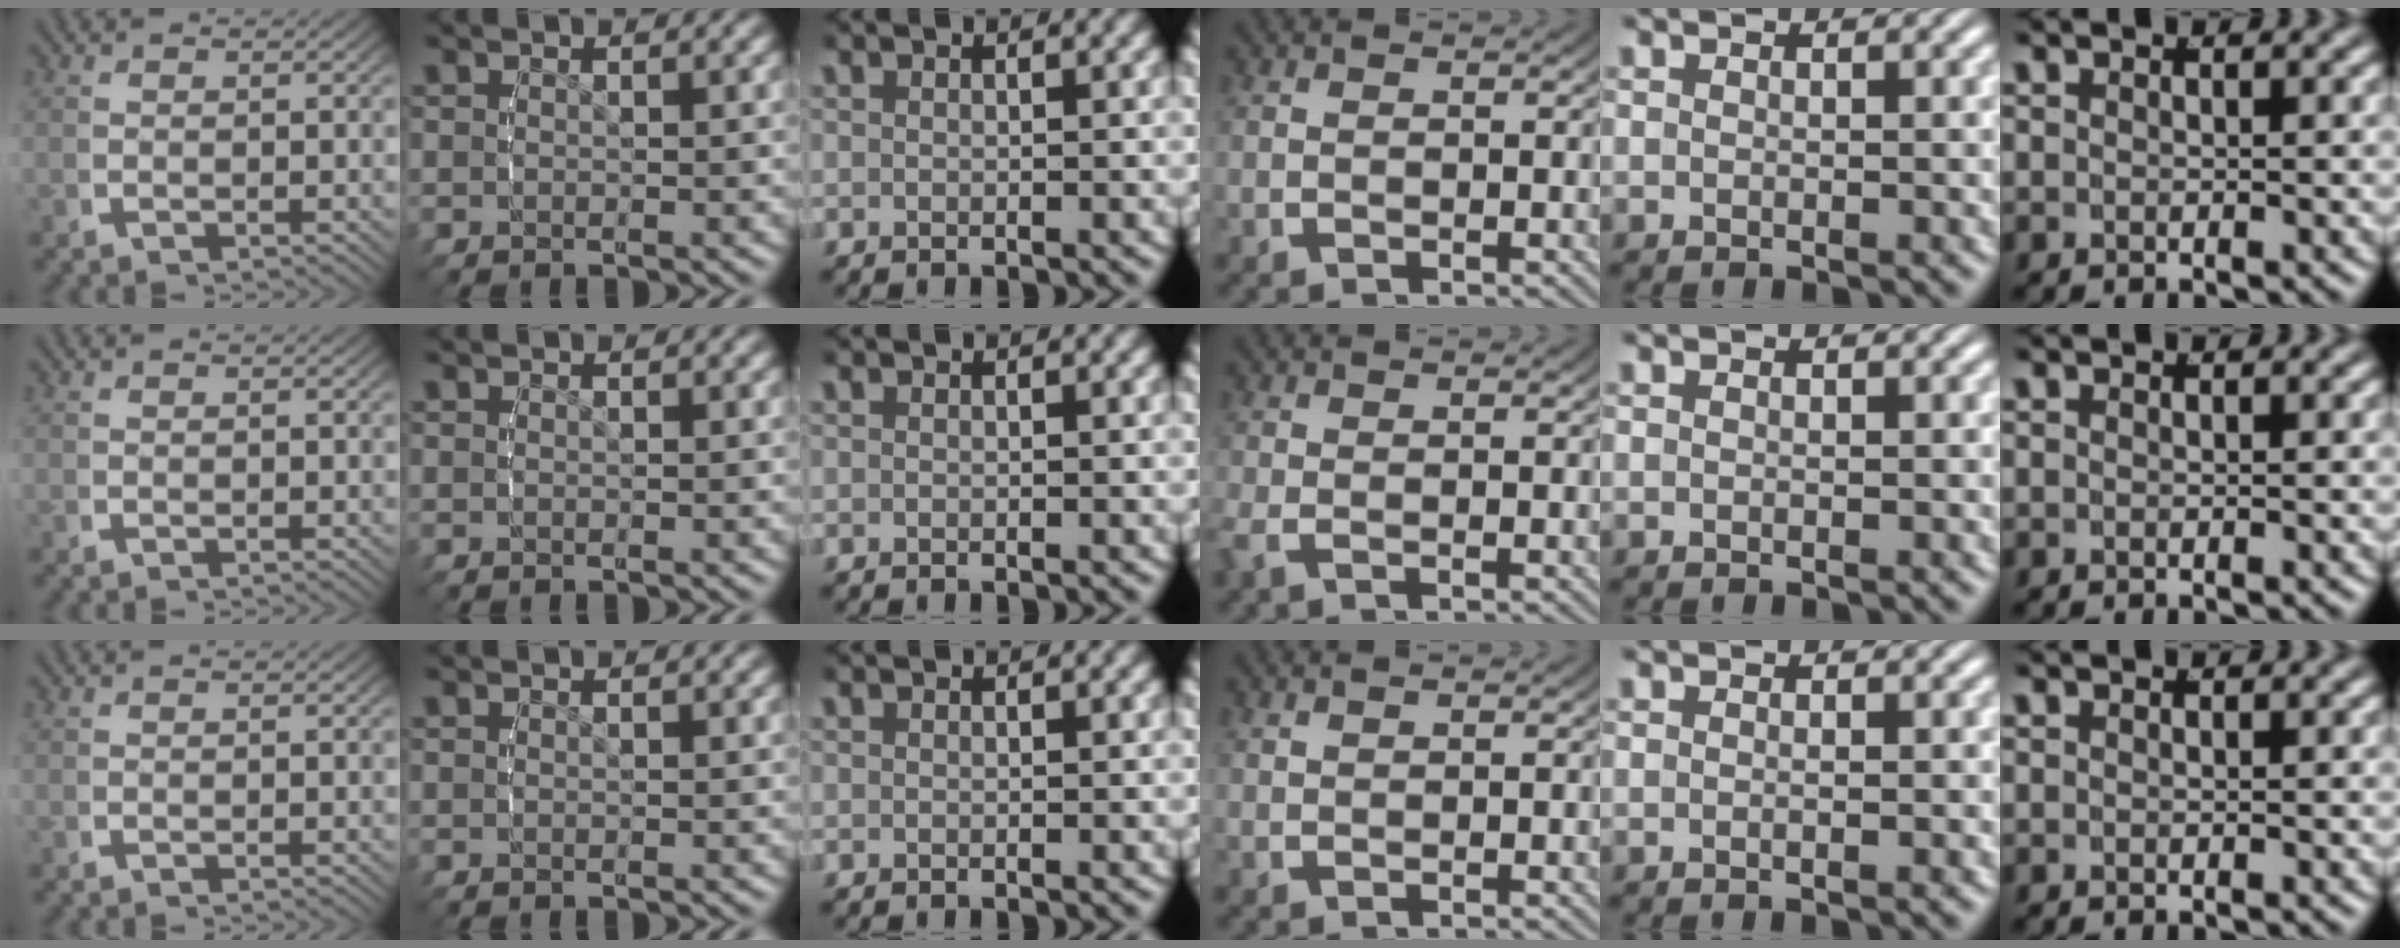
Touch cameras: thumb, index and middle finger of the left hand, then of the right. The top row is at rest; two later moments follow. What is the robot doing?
{"motion": "lift_and_place", "object": "bottle cap"}